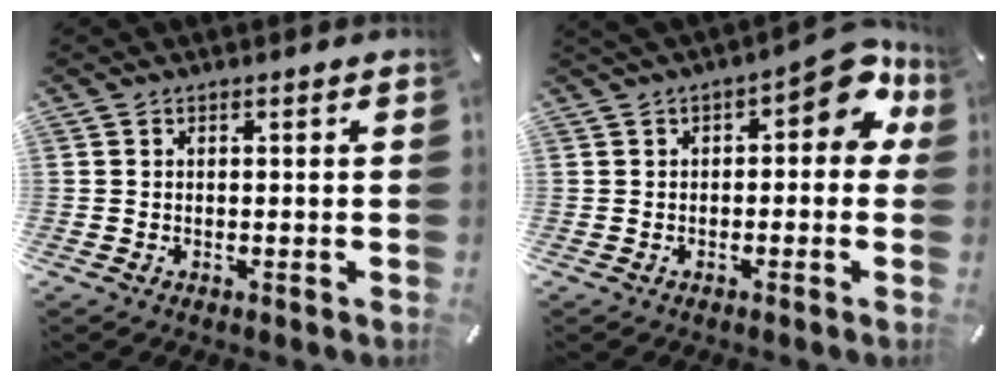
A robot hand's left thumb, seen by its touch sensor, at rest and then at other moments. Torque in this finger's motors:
{"motor_torque": [2.25, 2.50, 1.29, -1.24, 0.40]}